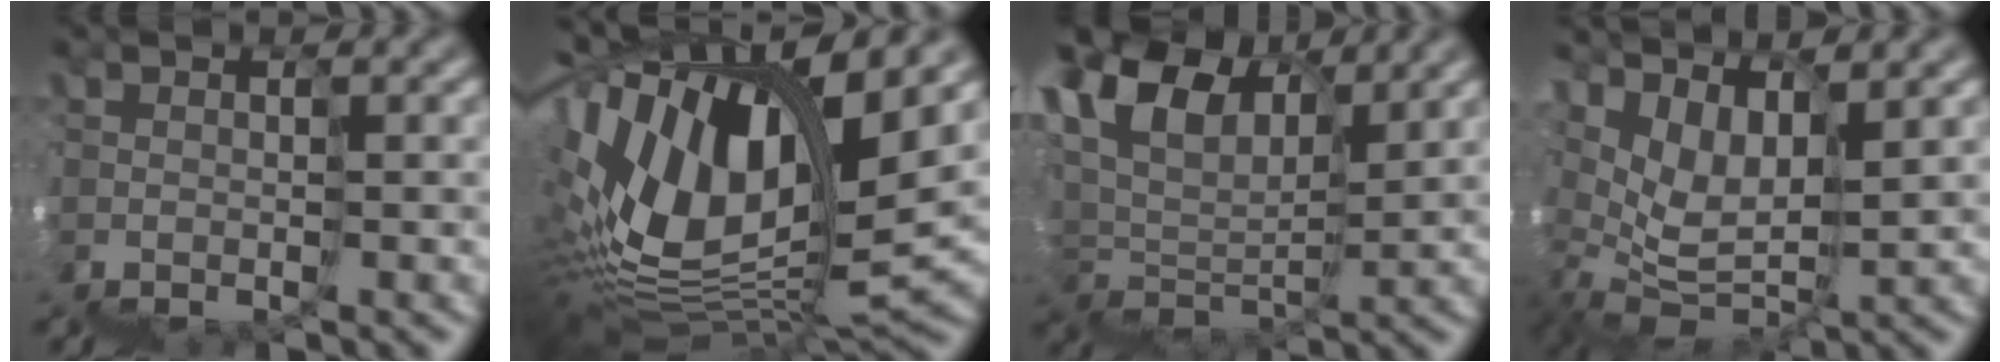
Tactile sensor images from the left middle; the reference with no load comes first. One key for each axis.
{"total": 10.4, "fx": 5.6, "fy": 3.8, "fz": 7.9, "tx": -0.170, "ty": 0.050, "tz": 0.083}
{"total": 6.5, "fx": 6.4, "fy": 1.4, "fz": 0.1, "tx": -0.028, "ty": 0.052, "tz": 0.102}
{"total": 4.2, "fx": 4.1, "fy": -0.8, "fz": -0.8, "tx": 0.008, "ty": 0.031, "tz": 0.069}